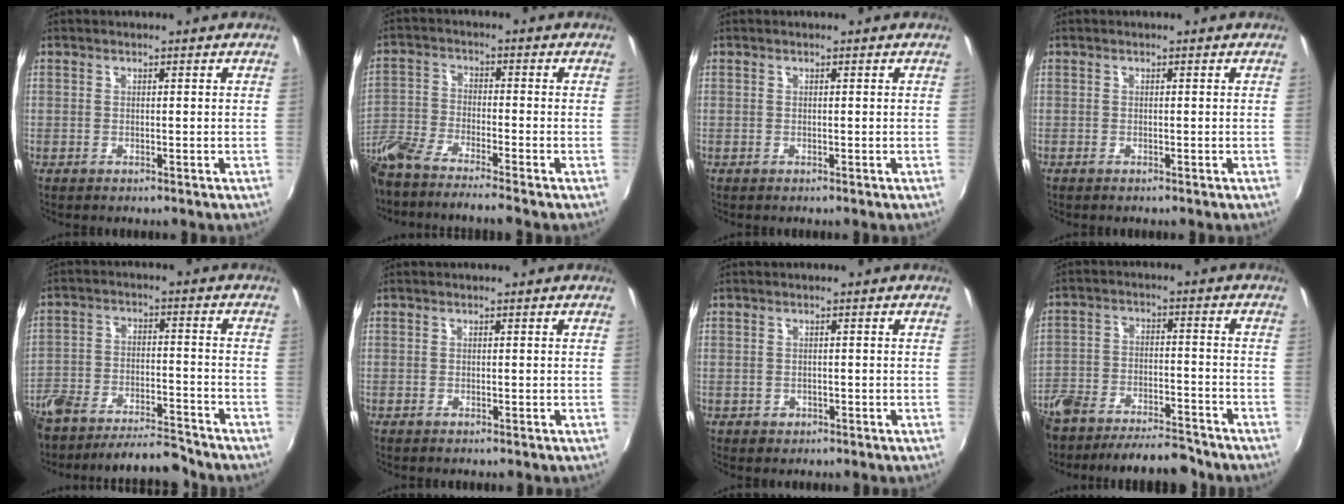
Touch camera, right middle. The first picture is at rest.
{"total": 11.2, "force": [-9.5, 0.9, 5.9], "torque": [-0.141, -0.031, -0.184]}
{"total": 0.0}
{"total": 0.5, "force": [-0.5, 0.1, 0.3], "torque": [-0.005, -0.003, -0.010]}
{"total": 14.2, "force": [-12.7, 3.5, 5.4], "torque": [-0.133, -0.004, -0.204]}
{"total": 0.0}
{"total": 1.5, "force": [-0.6, 1.2, 0.4], "torque": [-0.009, -0.004, -0.007]}
{"total": 16.2, "force": [-13.6, 5.4, 7.0], "torque": [-0.167, -0.009, -0.209]}